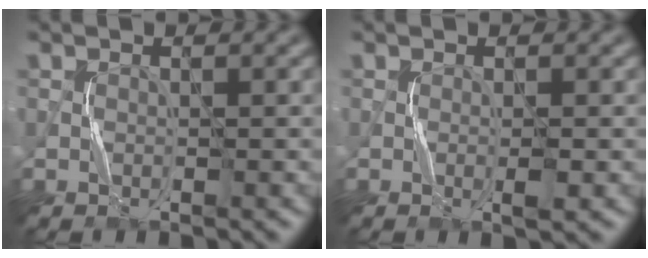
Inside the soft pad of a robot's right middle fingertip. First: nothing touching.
{"total": 1.1, "force": [-0.3, 0.1, 1.1], "torque": [-0.020, -0.001, -0.005]}